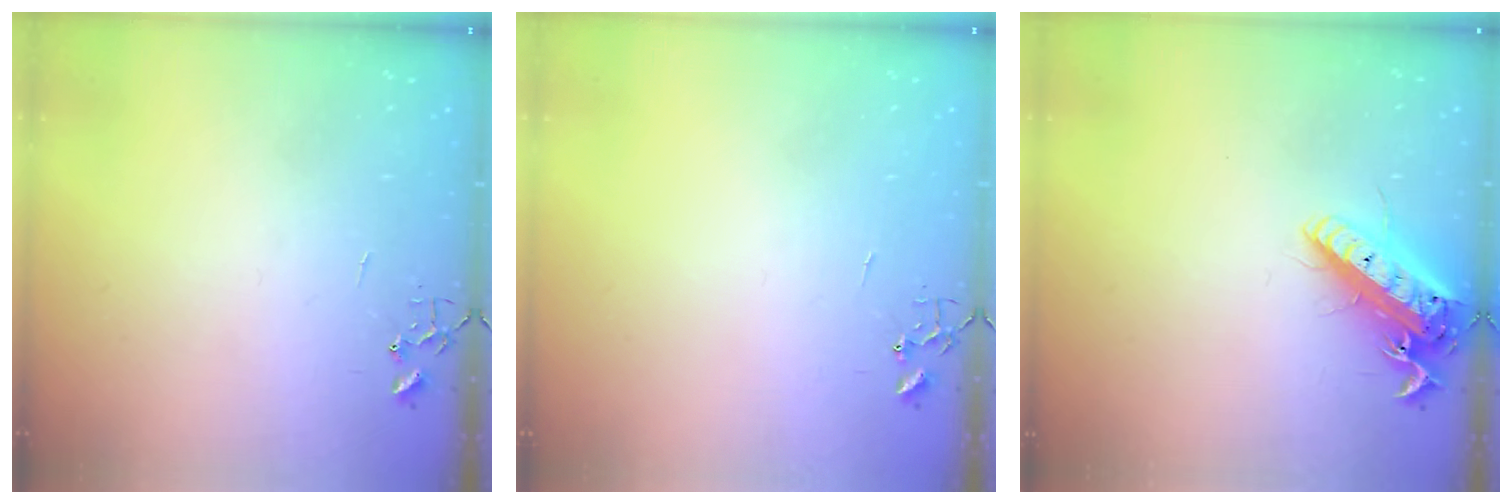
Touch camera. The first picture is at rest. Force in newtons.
{"total": 0.0}
{"total": 16.4, "press": 16.0, "slide": 3.4}